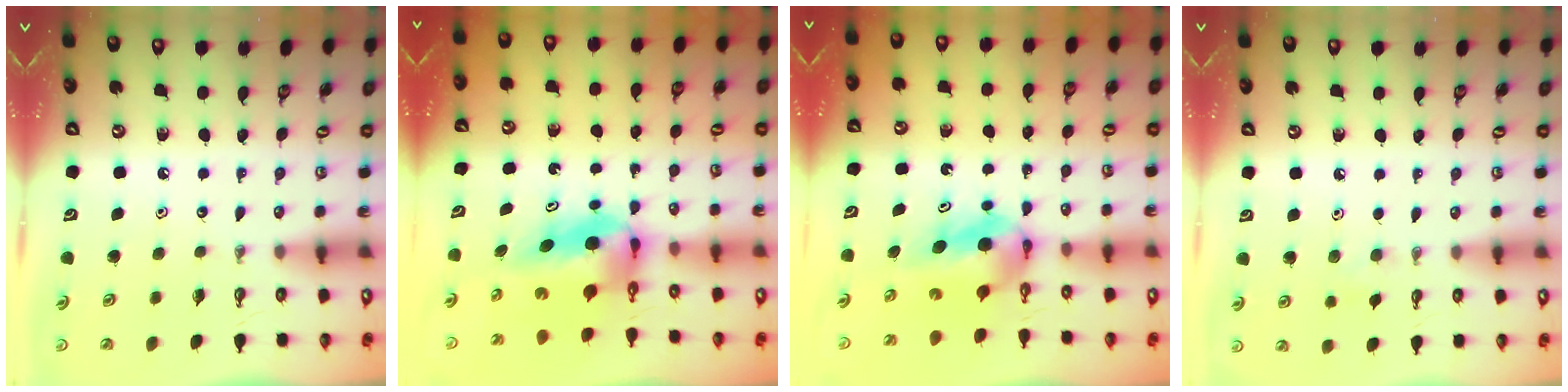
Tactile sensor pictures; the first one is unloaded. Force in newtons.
{"total": 7.4, "press": 6.9, "slide": 2.5}
{"total": 8.2, "press": 4.4, "slide": 6.9}
{"total": 5.3, "press": 5.2, "slide": 0.9}